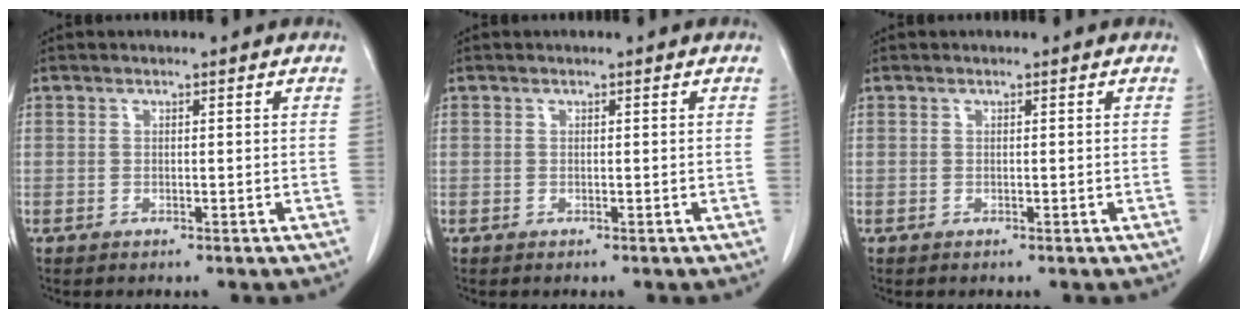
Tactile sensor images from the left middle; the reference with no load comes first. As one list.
[{"total": 0.0}, {"total": 0.0}]